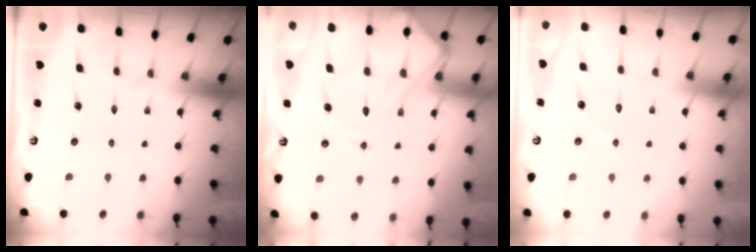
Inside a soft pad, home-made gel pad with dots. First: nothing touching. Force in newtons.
{"total": 12.7, "press": 12.6, "slide": 1.1}
{"total": 2.9, "press": 2.9, "slide": 0.2}